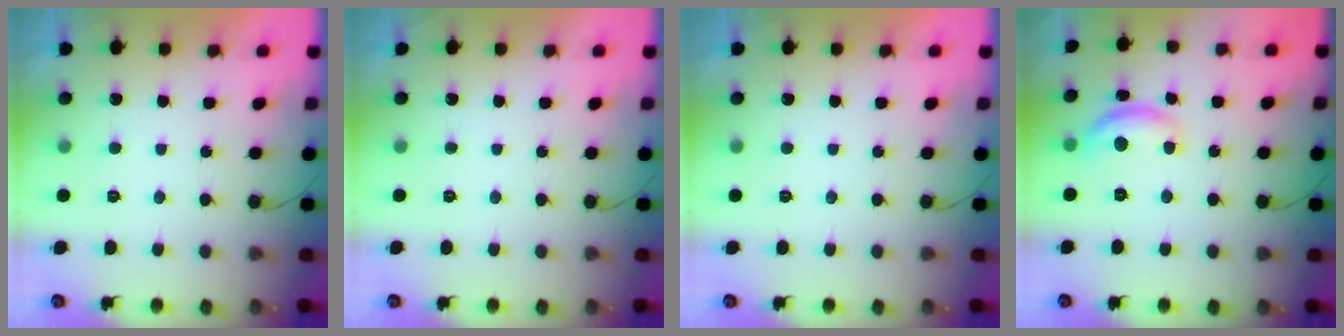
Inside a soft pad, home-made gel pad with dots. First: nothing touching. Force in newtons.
{"total": 0.0}
{"total": 0.0}
{"total": 10.6, "press": 10.6, "slide": 0.6}